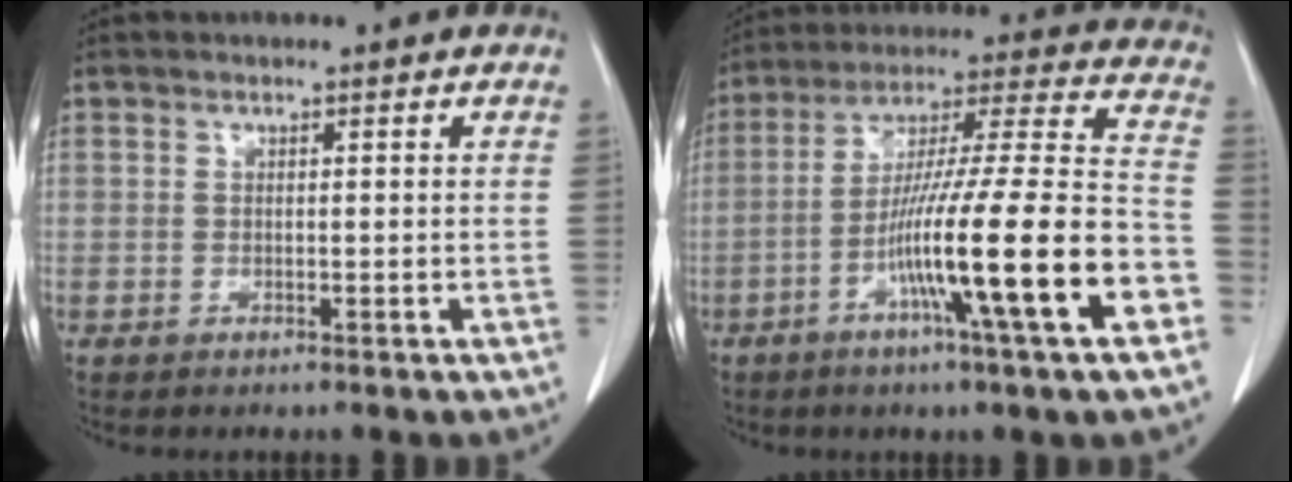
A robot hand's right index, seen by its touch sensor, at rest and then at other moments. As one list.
[{"total": 21.2, "force": [-8.0, -0.2, 19.6], "torque": [-0.307, -0.016, -0.139]}]